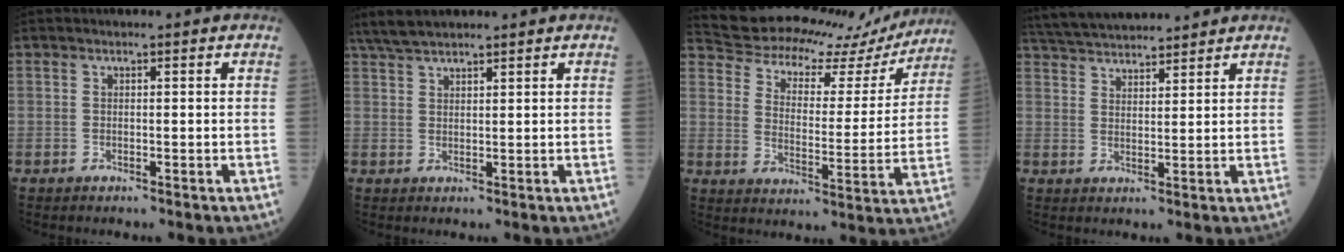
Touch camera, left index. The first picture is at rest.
{"total": 5.7, "force": [5.1, 0.7, 2.6], "torque": [-0.054, 0.031, 0.099]}
{"total": 20.1, "force": [17.6, 7.6, 6.0], "torque": [-0.097, 0.004, 0.227]}
{"total": 12.1, "force": [11.4, 1.7, 3.8], "torque": [-0.076, 0.038, 0.191]}